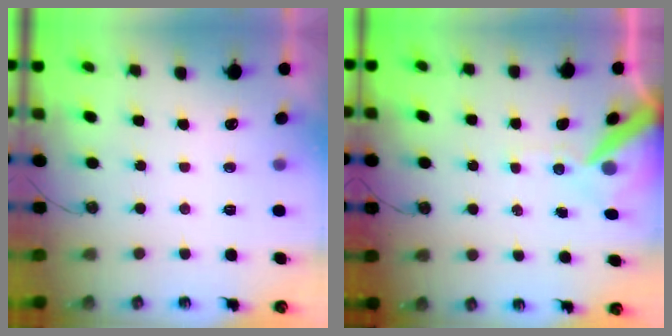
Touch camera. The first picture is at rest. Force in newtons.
{"total": 11.1, "press": 10.9, "slide": 1.8}